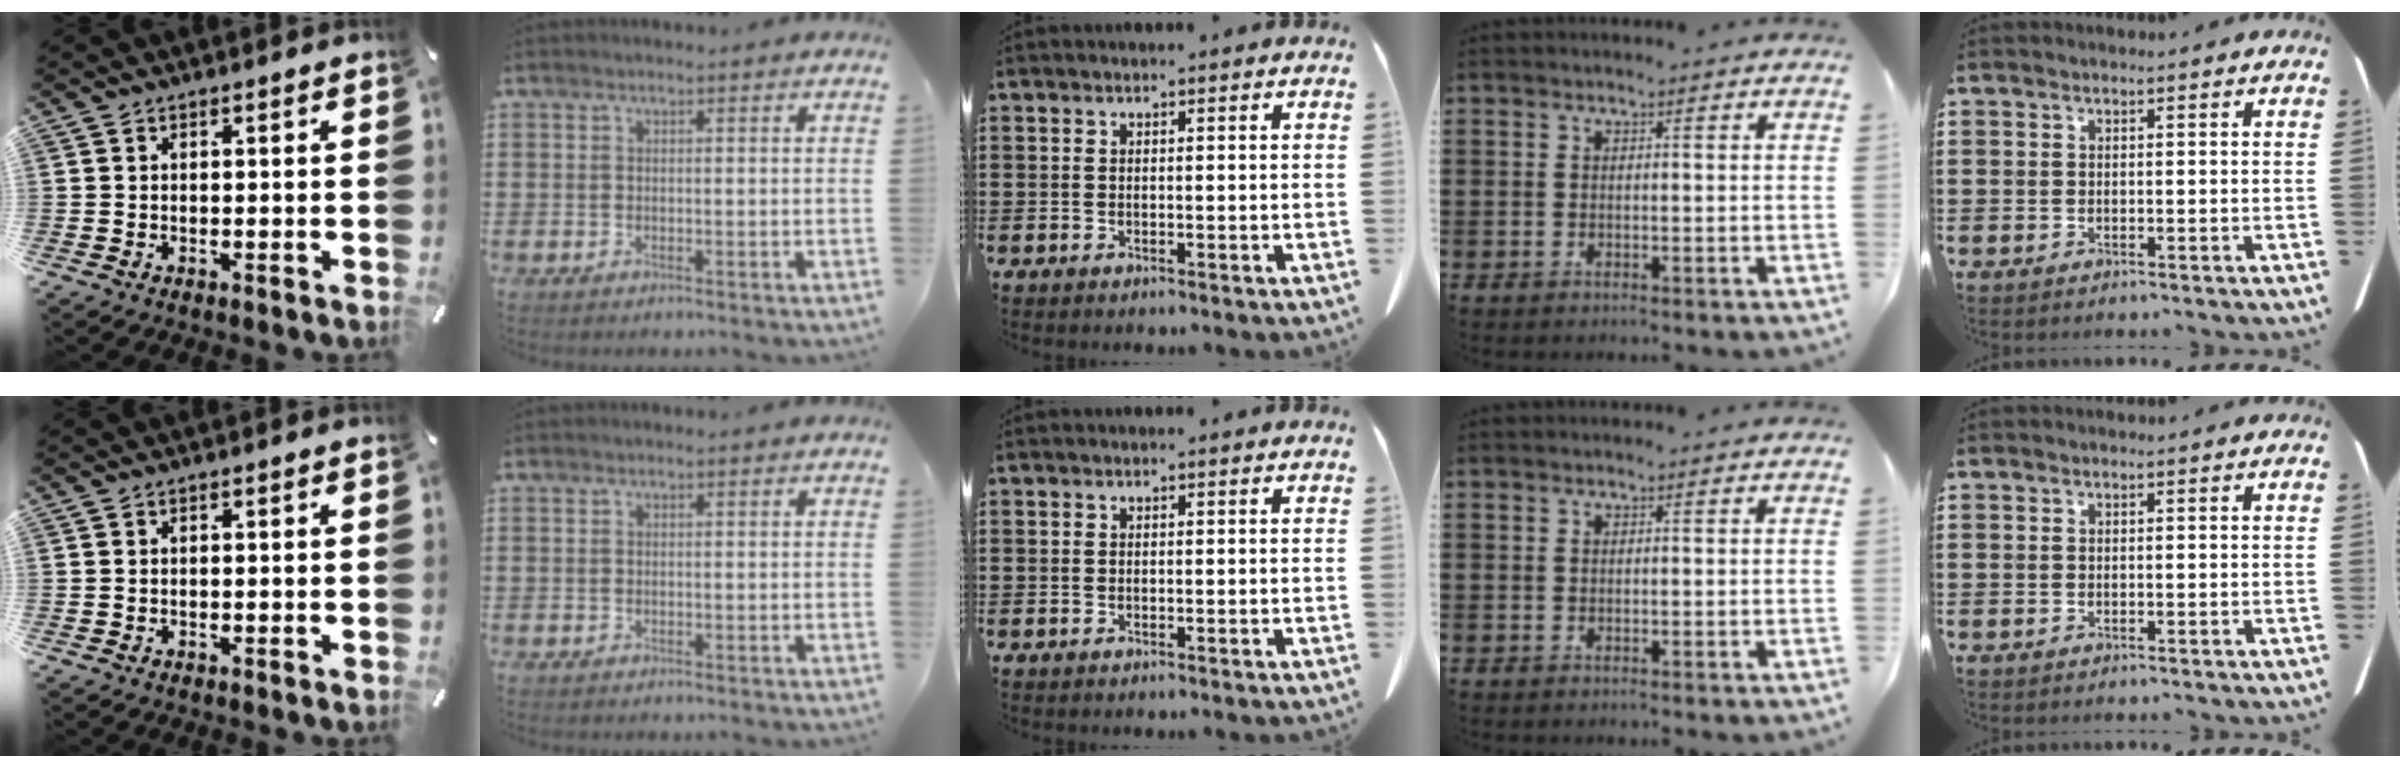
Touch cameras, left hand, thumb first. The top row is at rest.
{}